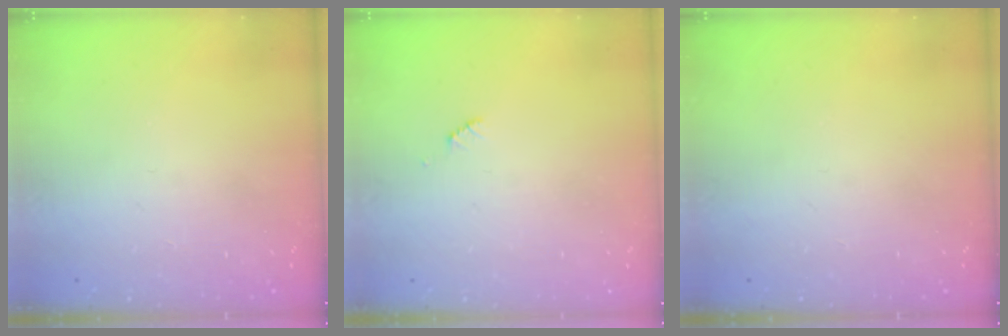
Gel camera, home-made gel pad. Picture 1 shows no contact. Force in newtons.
{"total": 2.5, "press": 2.5, "slide": 0.4}
{"total": 0.0}